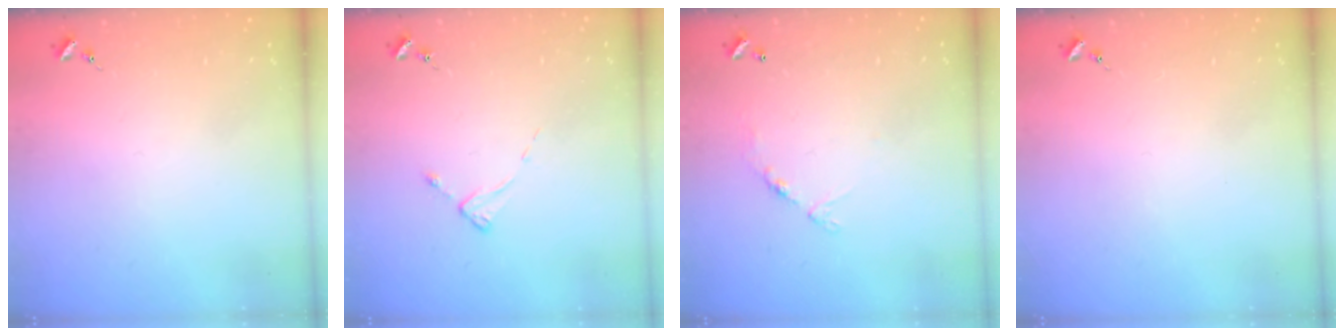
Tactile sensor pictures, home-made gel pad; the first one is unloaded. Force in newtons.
{"total": 2.3, "press": 2.3, "slide": 0.3}
{"total": 5.9, "press": 5.9, "slide": 0.4}
{"total": 0.0}